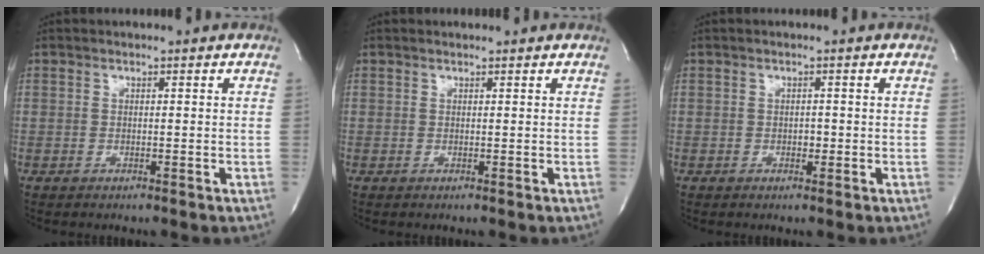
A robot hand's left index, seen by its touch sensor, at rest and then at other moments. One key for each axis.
{"total": 0.5, "fx": 0.5, "fy": 0.0, "fz": 0.0, "tx": -0.006, "ty": 0.004, "tz": 0.010}
{"total": 0.9, "fx": -0.2, "fy": 0.6, "fz": 0.6, "tx": -0.010, "ty": 0.002, "tz": -0.002}